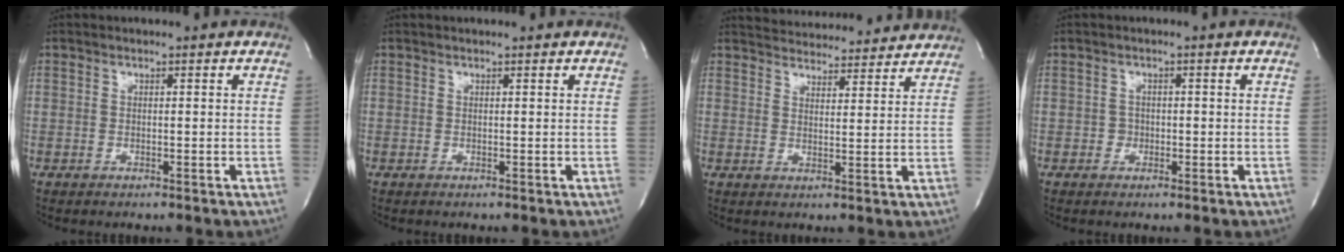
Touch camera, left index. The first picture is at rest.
{"total": 1.0, "force": [1.0, 0.0, 0.3], "torque": [-0.006, 0.010, 0.015]}
{"total": 13.7, "force": [13.2, 2.6, 2.7], "torque": [-0.035, 0.012, 0.169]}
{"total": 1.1, "force": [-0.5, 1.0, 0.2], "torque": [0.004, 0.002, -0.011]}